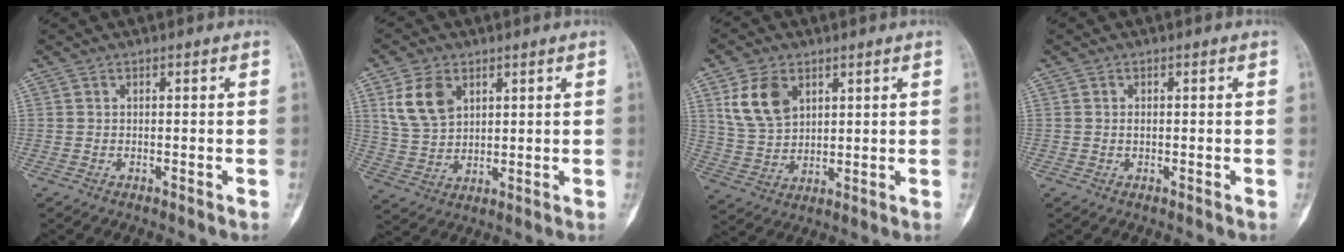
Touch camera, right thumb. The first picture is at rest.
{"total": 8.8, "force": [3.8, 5.9, 5.4], "torque": [-0.091, -0.011, 0.083]}
{"total": 9.6, "force": [4.1, 6.4, 5.9], "torque": [-0.099, -0.013, 0.091]}
{"total": 0.6, "force": [0.0, 0.4, 0.5], "torque": [-0.007, 0.000, 0.002]}